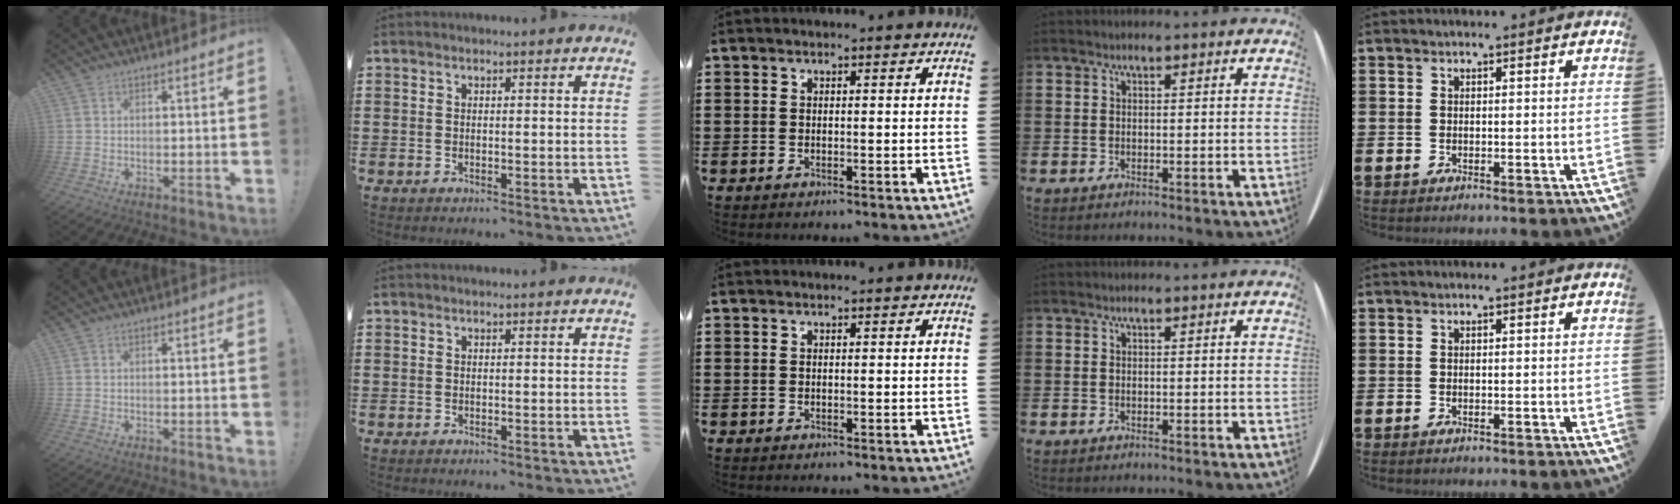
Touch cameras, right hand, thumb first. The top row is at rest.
{}